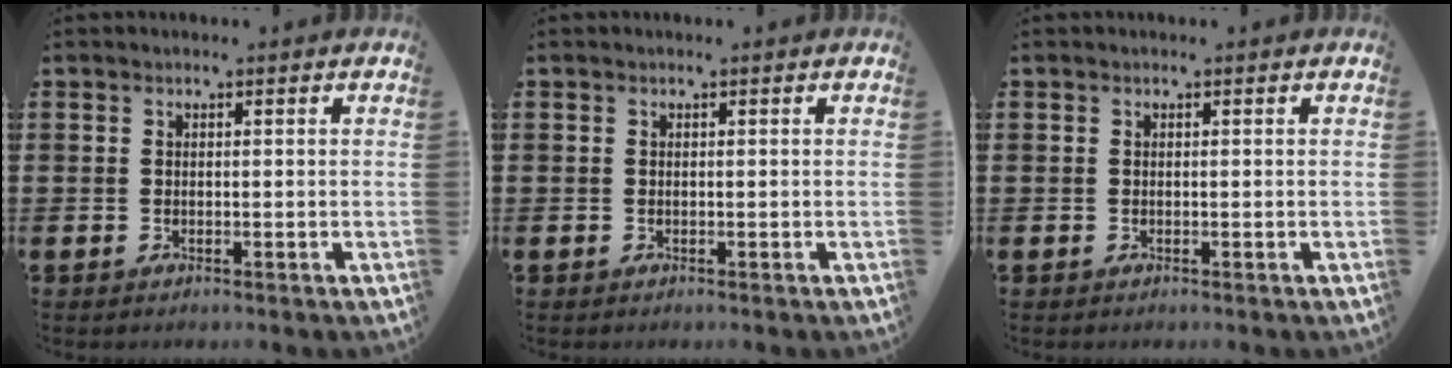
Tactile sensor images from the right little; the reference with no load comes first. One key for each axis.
{"total": 0.0}
{"total": 0.0}